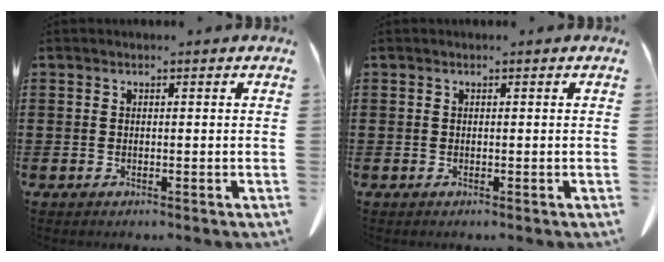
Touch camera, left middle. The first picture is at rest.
{"total": 0.0}